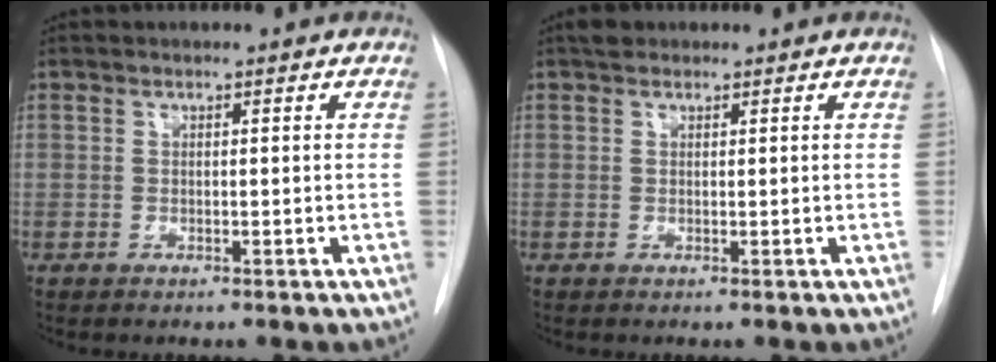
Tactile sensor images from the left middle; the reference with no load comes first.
{"total": 1.5, "force": [1.2, 0.9, 0.4], "torque": [-0.008, 0.013, 0.016]}